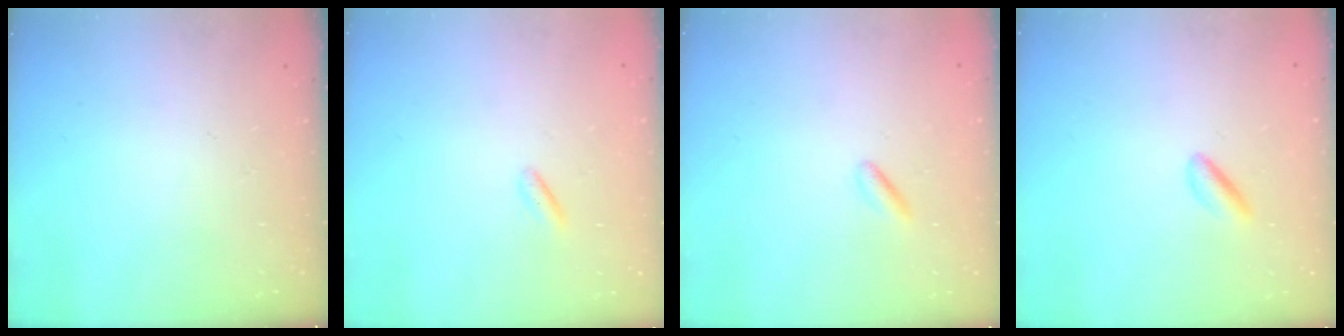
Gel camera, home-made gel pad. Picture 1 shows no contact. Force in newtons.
{"total": 1.4, "press": 1.1, "slide": 0.8}
{"total": 0.7, "press": 0.6, "slide": 0.4}
{"total": 2.0, "press": 1.7, "slide": 1.0}